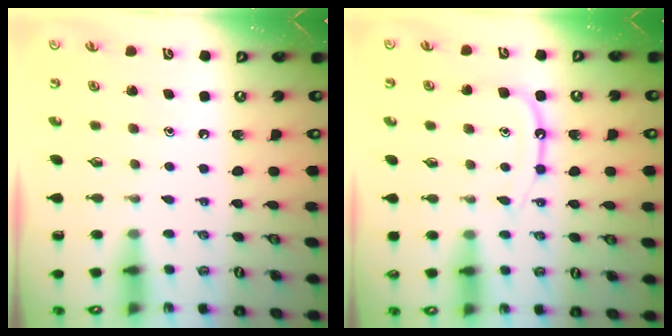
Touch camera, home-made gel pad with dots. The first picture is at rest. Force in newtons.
{"total": 10.8, "press": 10.7, "slide": 1.1}